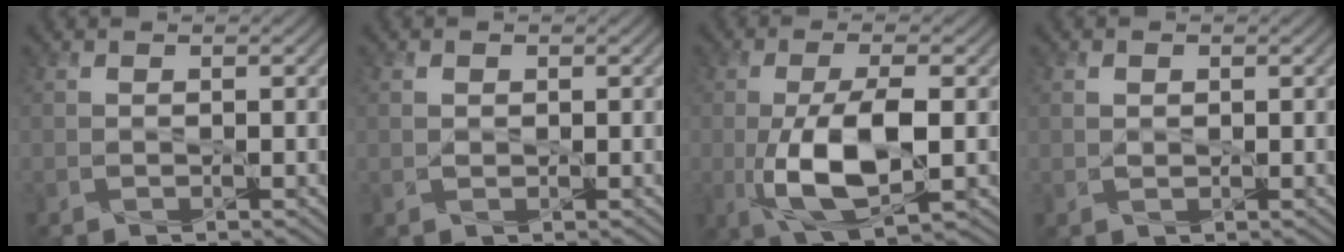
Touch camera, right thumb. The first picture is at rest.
{"total": 0.8, "force": [0.2, 0.6, 0.5], "torque": [-0.012, -0.002, 0.005]}
{"total": 9.8, "force": [-1.7, 3.7, 8.9], "torque": [-0.178, -0.008, -0.026]}
{"total": 1.2, "force": [0.3, 0.9, 0.7], "torque": [-0.015, -0.002, 0.008]}